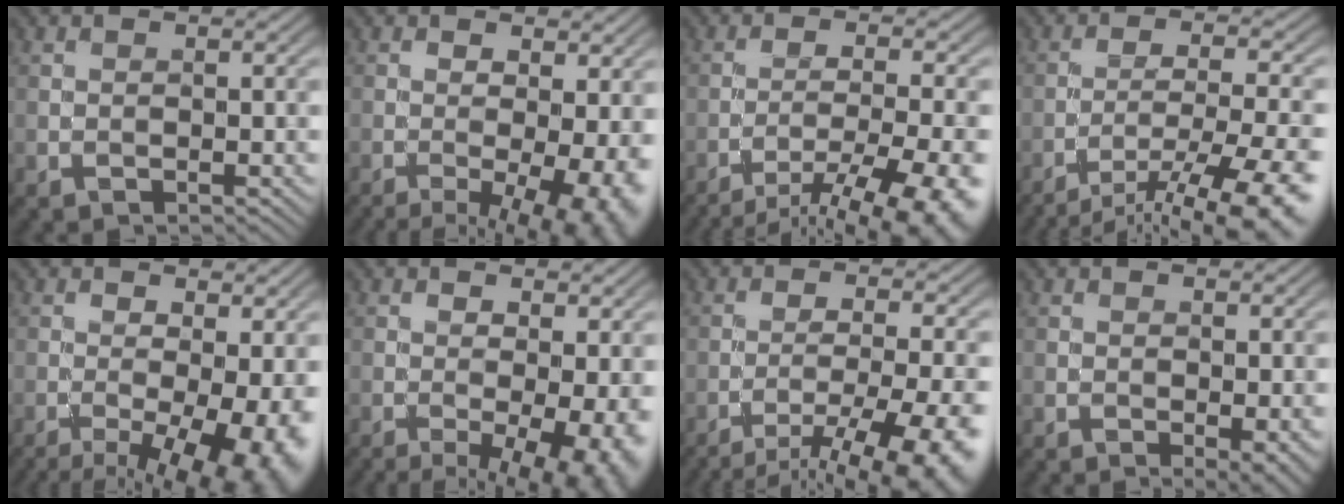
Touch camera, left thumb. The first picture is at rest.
{"total": 10.7, "force": [-4.1, 3.8, 9.1], "torque": [-0.126, -0.021, -0.045]}
{"total": 14.3, "force": [-10.5, 3.7, 9.0], "torque": [-0.143, -0.020, -0.137]}
{"total": 16.1, "force": [-11.8, 4.4, 10.0], "torque": [-0.158, -0.019, -0.156]}
{"total": 11.2, "force": [-4.6, 3.9, 9.4], "torque": [-0.145, -0.024, -0.061]}
{"total": 10.7, "force": [-4.2, 3.9, 9.0], "torque": [-0.126, -0.020, -0.046]}
{"total": 14.5, "force": [-10.5, 3.8, 9.3], "torque": [-0.142, -0.018, -0.135]}
{"total": 3.2, "force": [-1.3, 1.1, 2.7], "torque": [-0.037, -0.001, -0.014]}